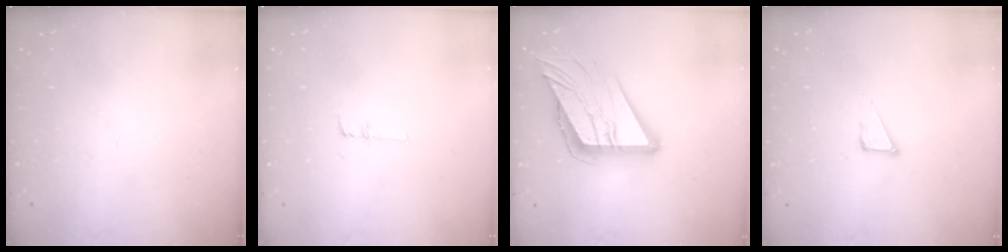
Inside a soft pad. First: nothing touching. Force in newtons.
{"total": 6.6, "press": 6.2, "slide": 2.3}
{"total": 17.6, "press": 17.5, "slide": 2.0}
{"total": 4.4, "press": 4.3, "slide": 0.8}